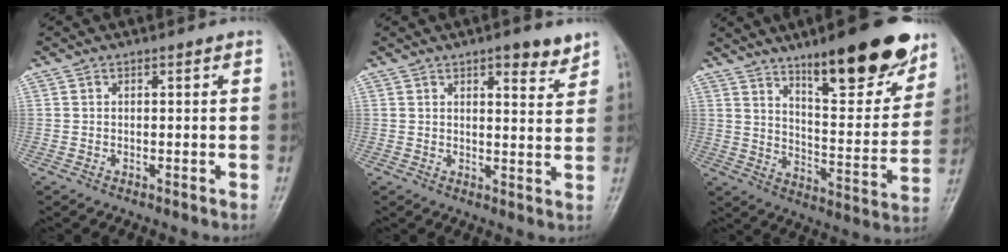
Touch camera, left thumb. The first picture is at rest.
{"total": 5.4, "force": [3.8, 1.5, 3.5], "torque": [-0.034, -0.025, 0.050]}
{"total": 21.4, "force": [13.7, 6.2, 15.2], "torque": [-0.173, -0.071, 0.209]}